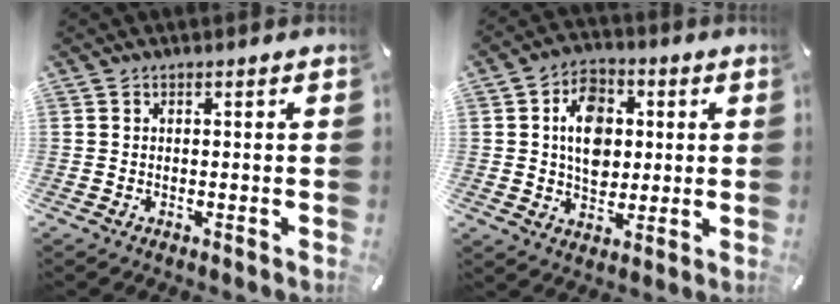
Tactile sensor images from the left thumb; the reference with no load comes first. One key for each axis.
{"total": 10.5, "fx": 1.4, "fy": 8.3, "fz": 6.3, "tx": -0.092, "ty": 0.009, "tz": 0.026}